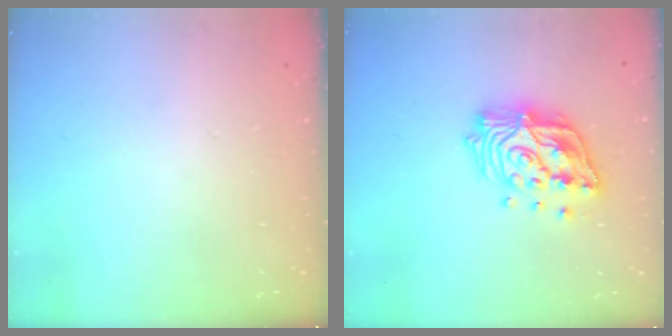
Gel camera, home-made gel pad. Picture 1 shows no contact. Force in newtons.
{"total": 17.0, "press": 16.8, "slide": 2.2}